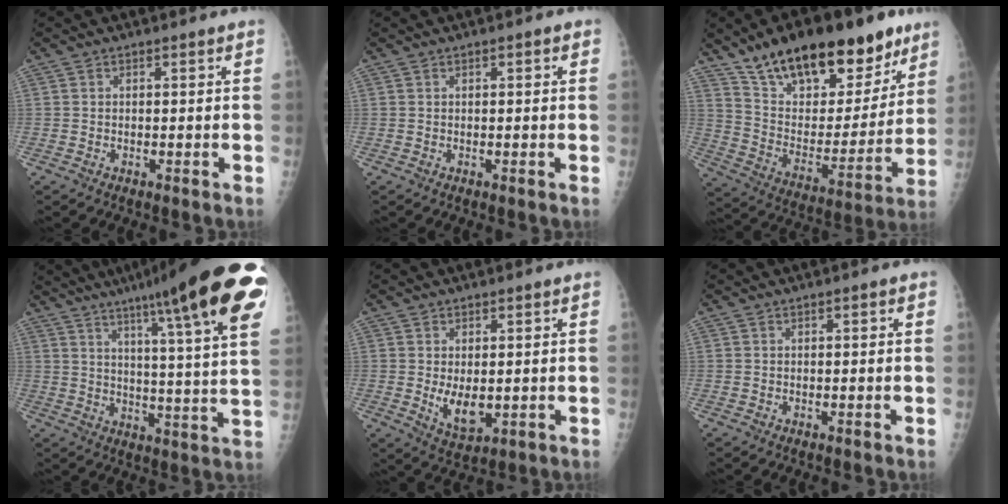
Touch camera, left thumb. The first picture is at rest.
{"total": 1.1, "force": [0.4, 0.5, 0.9], "torque": [-0.008, 0.002, 0.004]}
{"total": 28.2, "force": [19.1, 12.3, 16.8], "torque": [-0.224, -0.055, 0.310]}
{"total": 26.6, "force": [15.1, 3.1, 21.7], "torque": [-0.277, -0.034, 0.203]}
{"total": 5.7, "force": [-0.1, 3.3, 4.6], "torque": [-0.068, -0.015, 0.013]}
{"total": 0.8, "force": [0.3, 0.3, 0.6], "torque": [-0.006, 0.002, 0.003]}